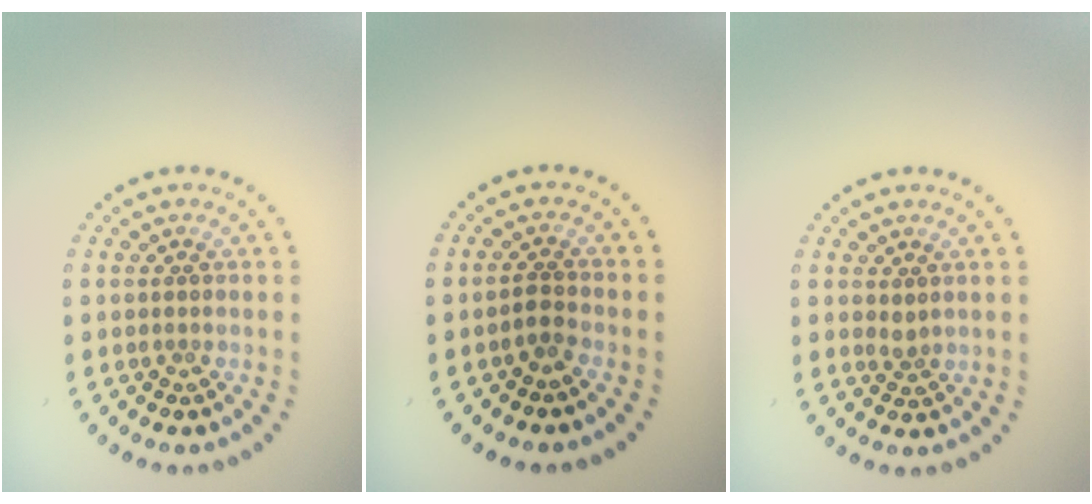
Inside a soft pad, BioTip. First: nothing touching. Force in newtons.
{"total": 1.3, "press": 1.0, "slide": 0.8}
{"total": 0.9, "press": 0.7, "slide": 0.6}